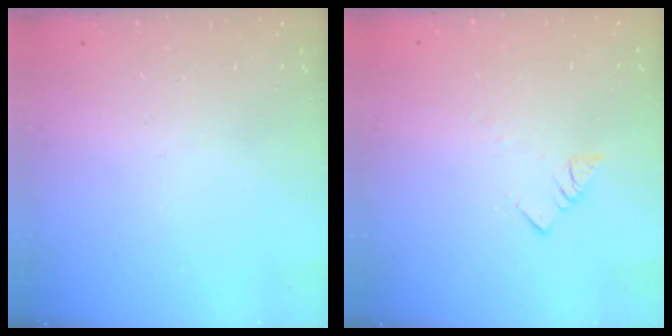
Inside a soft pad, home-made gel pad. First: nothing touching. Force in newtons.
{"total": 3.4, "press": 3.3, "slide": 0.4}